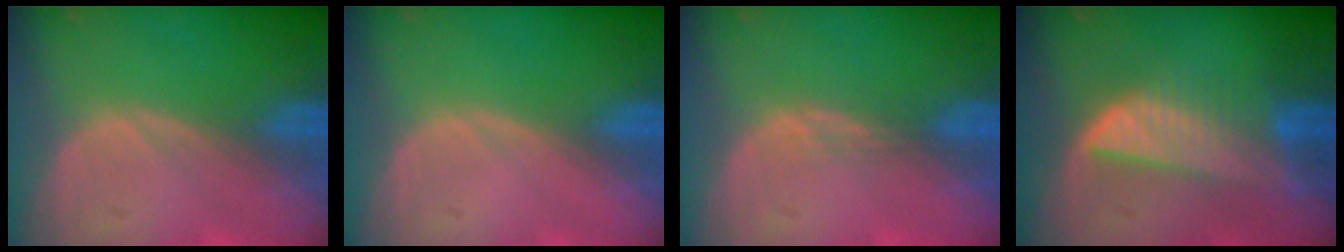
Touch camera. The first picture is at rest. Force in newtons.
{"total": 0.0}
{"total": 1.4, "press": 1.1, "slide": 0.9}
{"total": 7.3, "press": 6.9, "slide": 2.6}